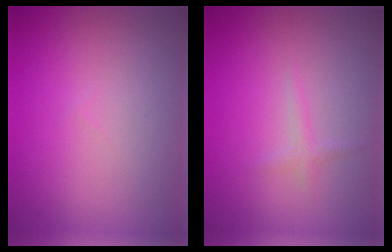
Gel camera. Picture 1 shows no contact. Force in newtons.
{"total": 1.0, "press": 1.0, "slide": 0.1}